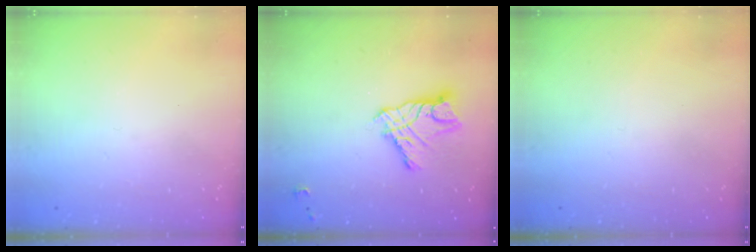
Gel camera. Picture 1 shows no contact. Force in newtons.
{"total": 10.8, "press": 10.8, "slide": 1.0}
{"total": 0.0}